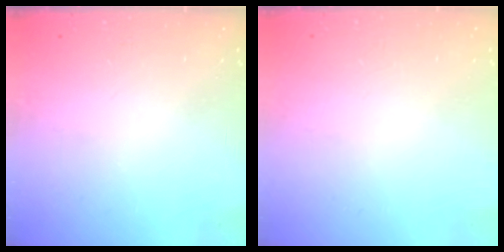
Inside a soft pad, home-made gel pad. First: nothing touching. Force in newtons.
{"total": 1.8, "press": 1.8, "slide": 0.1}